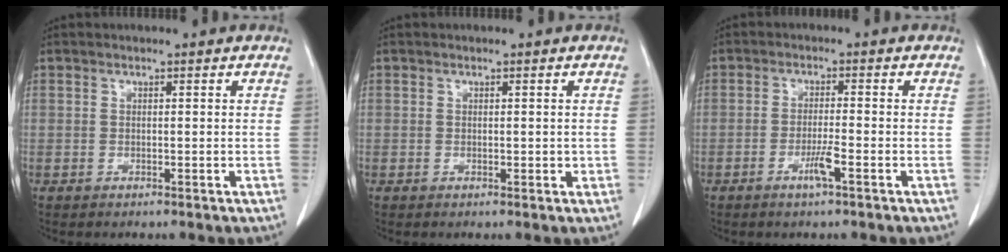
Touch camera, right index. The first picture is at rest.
{"total": 1.1, "force": [0.0, 0.7, 0.8], "torque": [-0.008, 0.000, 0.002]}
{"total": 3.2, "force": [-1.7, -0.1, 2.8], "torque": [-0.054, -0.004, -0.033]}